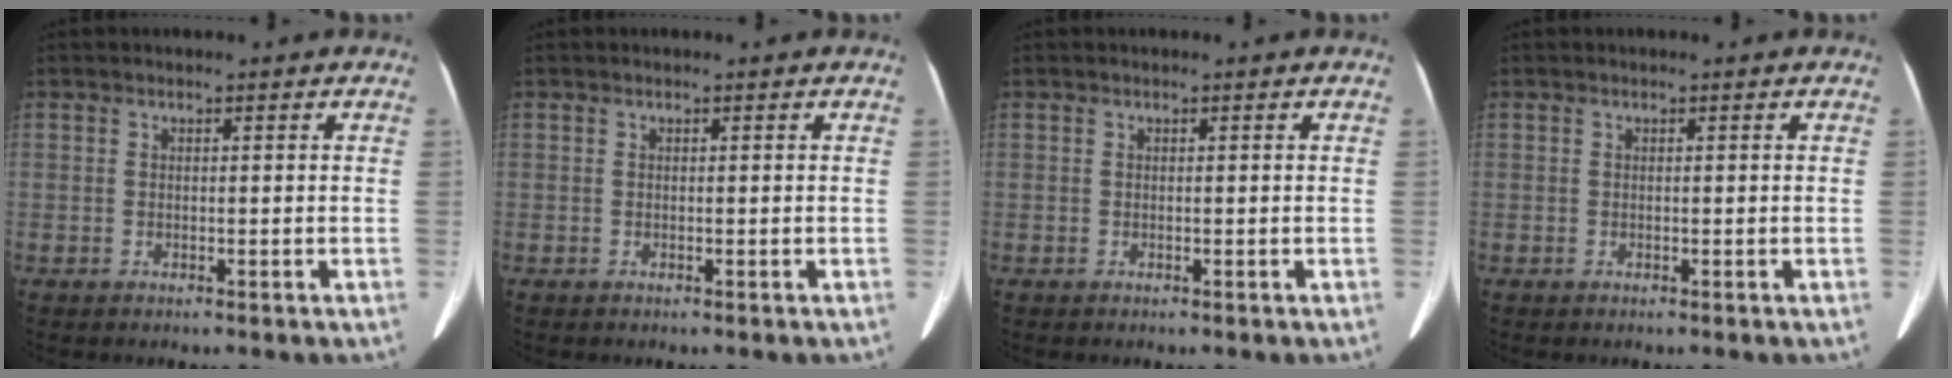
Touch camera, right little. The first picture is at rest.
{"total": 0.0}
{"total": 0.0}
{"total": 0.0}